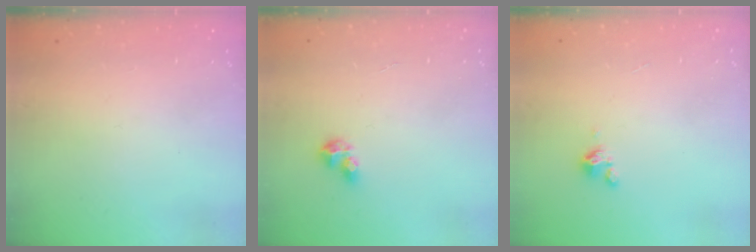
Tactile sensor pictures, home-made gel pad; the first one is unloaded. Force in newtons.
{"total": 5.6, "press": 5.6, "slide": 0.4}
{"total": 1.8, "press": 1.7, "slide": 0.4}